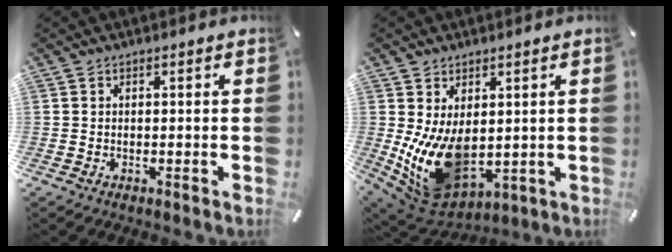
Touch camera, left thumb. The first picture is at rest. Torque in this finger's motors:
{"motor_torque": [2.46, 2.49, 1.12, -0.45, 0.45]}